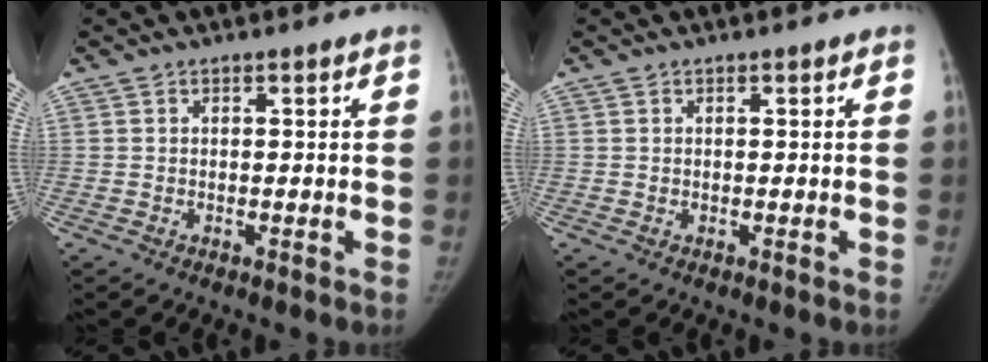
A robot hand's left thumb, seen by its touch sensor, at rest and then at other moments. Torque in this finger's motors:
{"motor_torque": [-0.11, 0.22, 0.41, -0.12, -0.06]}